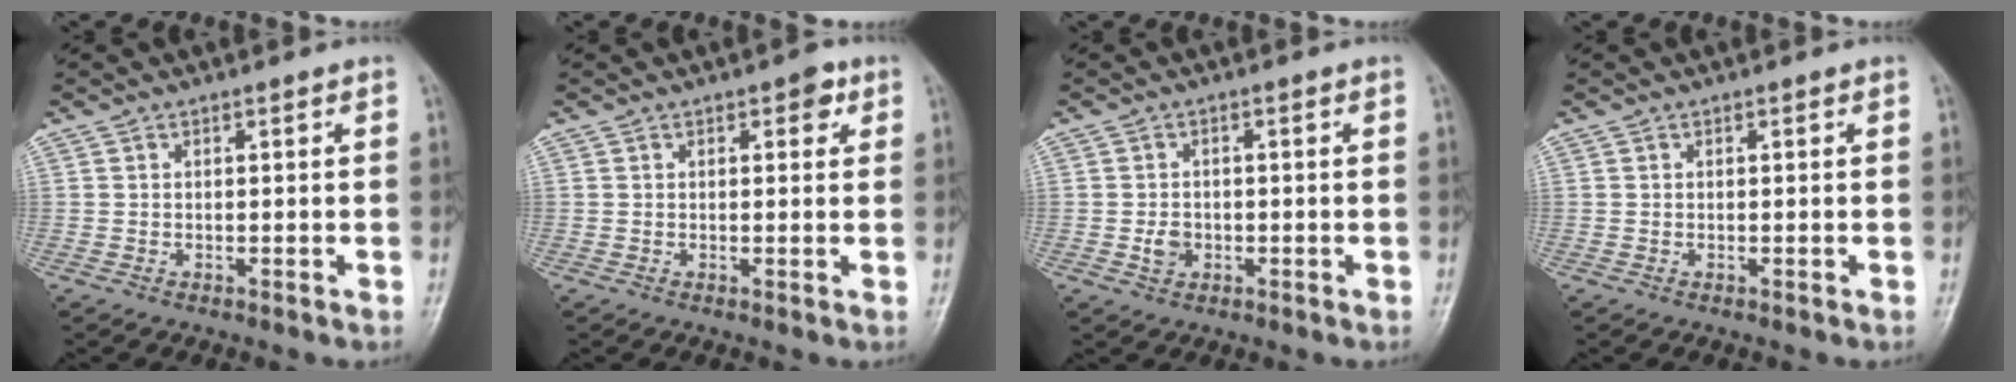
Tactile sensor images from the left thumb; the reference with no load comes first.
{"total": 2.7, "force": [1.3, 1.5, 1.9], "torque": [-0.010, 0.000, 0.011]}
{"total": 2.7, "force": [-0.7, 2.2, 1.4], "torque": [-0.015, 0.003, -0.013]}
{"total": 0.0}